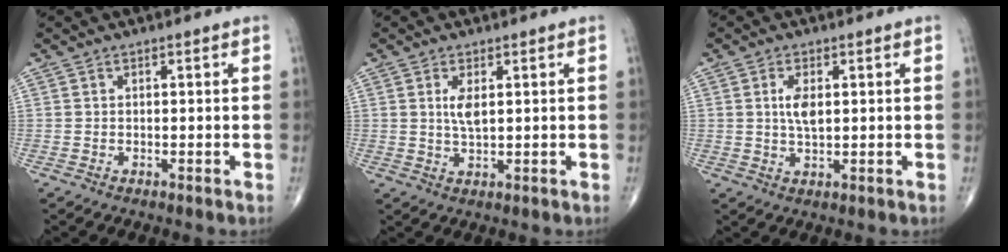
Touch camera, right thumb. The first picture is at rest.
{"total": 3.4, "force": [1.0, 1.2, 3.0], "torque": [-0.061, -0.009, 0.022]}
{"total": 4.0, "force": [0.8, 1.7, 3.5], "torque": [-0.067, -0.007, 0.016]}